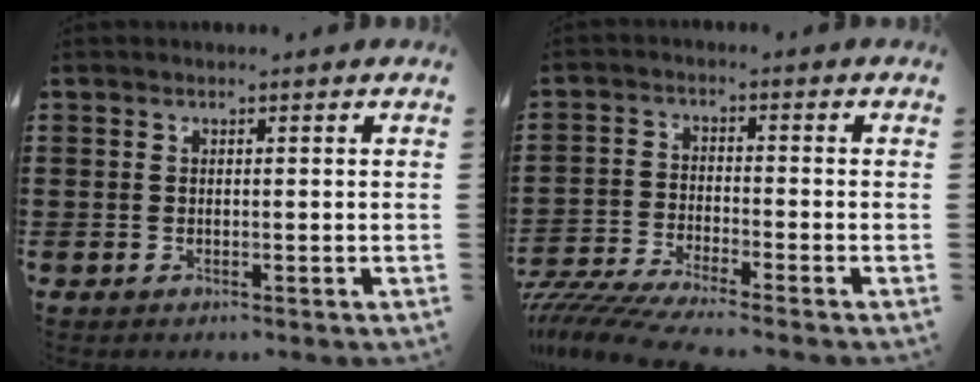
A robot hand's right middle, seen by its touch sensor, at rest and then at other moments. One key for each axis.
{"total": 5.5, "fx": -5.3, "fy": -0.4, "fz": 1.5, "tx": -0.052, "ty": -0.020, "tz": -0.112}